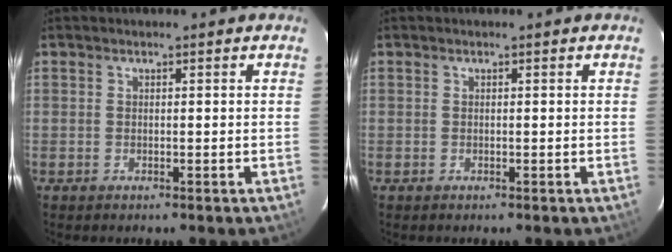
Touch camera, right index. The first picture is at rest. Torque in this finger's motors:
{"motor_torque": [0.00, 0.00, 0.00, 0.00]}